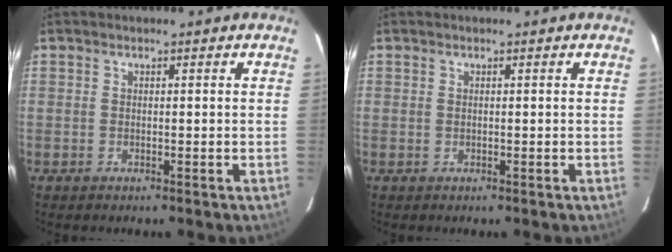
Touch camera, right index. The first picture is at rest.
{"total": 0.0}